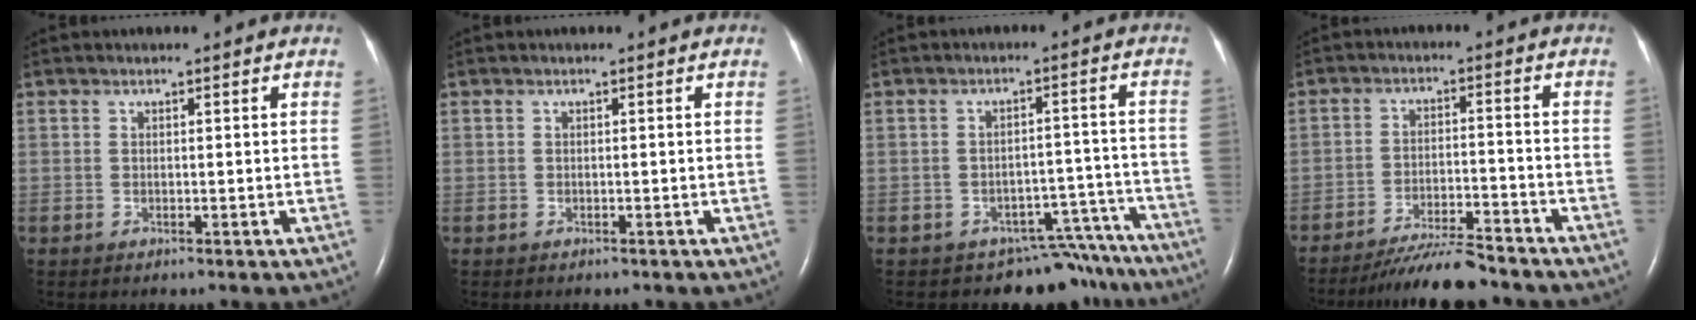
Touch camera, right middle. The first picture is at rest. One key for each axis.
{"total": 0.6, "fx": -0.5, "fy": 0.3, "fz": 0.1, "tx": -0.009, "ty": 0.001, "tz": -0.007}
{"total": 11.1, "fx": -10.0, "fy": 4.8, "fz": 0.4, "tx": 0.026, "ty": 0.048, "tz": -0.116}
{"total": 8.5, "fx": -7.7, "fy": 0.3, "fz": 3.5, "tx": -0.058, "ty": -0.017, "tz": -0.132}